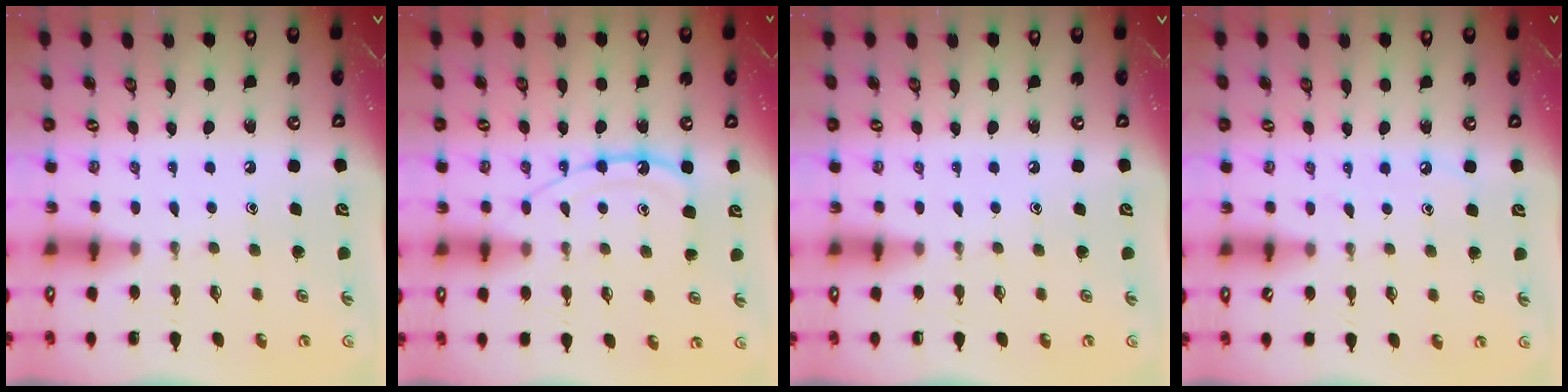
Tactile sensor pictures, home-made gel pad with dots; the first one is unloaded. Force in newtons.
{"total": 12.6, "press": 12.6, "slide": 0.6}
{"total": 0.0}
{"total": 5.5, "press": 5.5, "slide": 0.7}